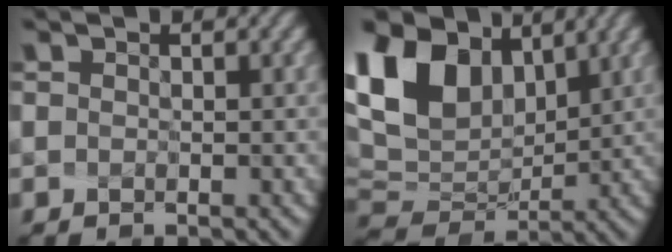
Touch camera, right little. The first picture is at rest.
{"total": 10.8, "force": [4.4, 7.0, 7.0], "torque": [-0.166, 0.015, 0.091]}